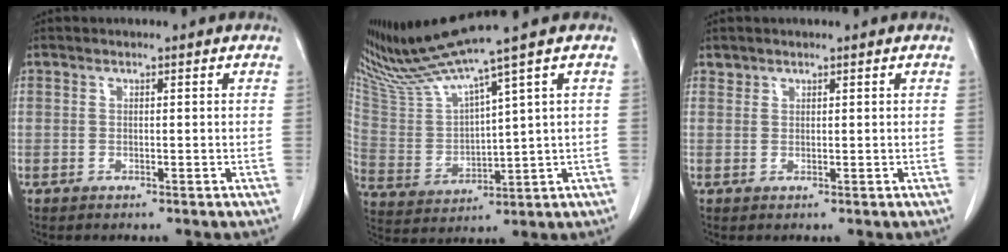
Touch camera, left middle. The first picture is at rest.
{"total": 10.4, "force": [8.8, -2.1, 5.2], "torque": [-0.106, -0.005, 0.176]}
{"total": 0.7, "force": [0.6, 0.3, -0.2], "torque": [0.002, 0.003, 0.011]}